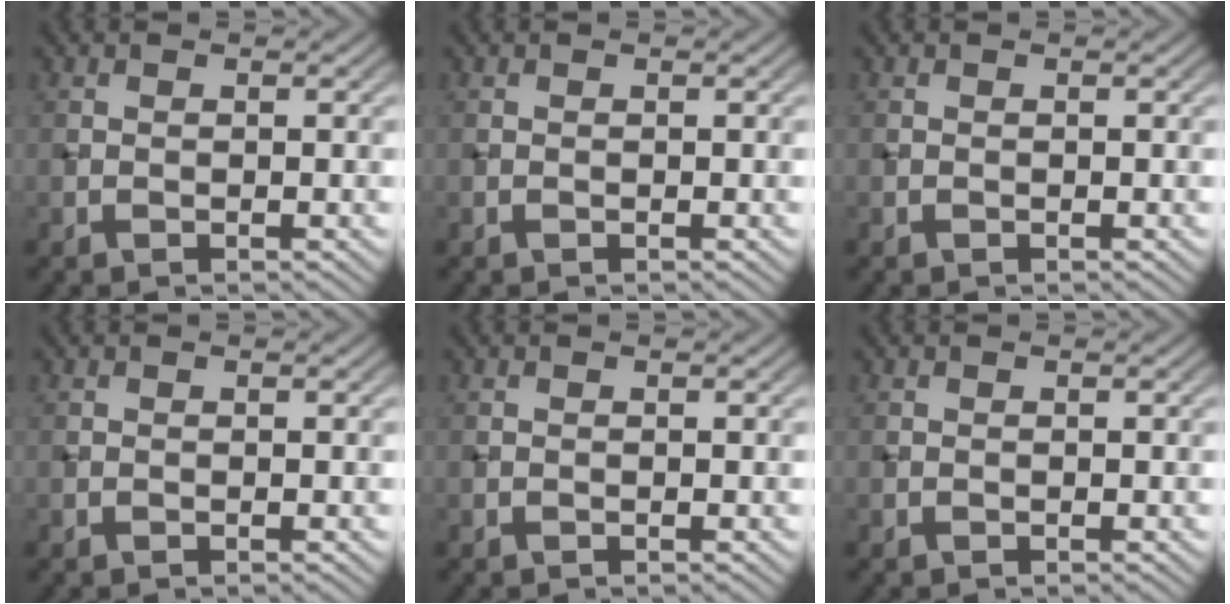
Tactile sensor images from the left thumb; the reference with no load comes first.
{"total": 0.0}
{"total": 0.0}
{"total": 0.0}
{"total": 0.0}
{"total": 0.0}